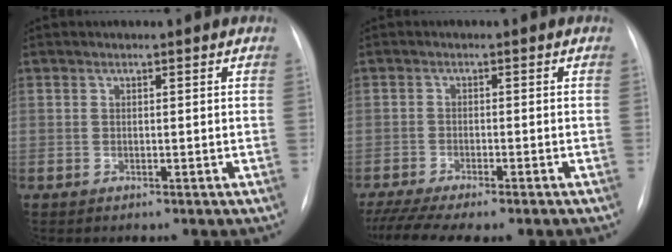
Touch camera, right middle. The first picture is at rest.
{"total": 9.9, "force": [-8.1, 1.2, 5.4], "torque": [-0.084, -0.009, -0.124]}